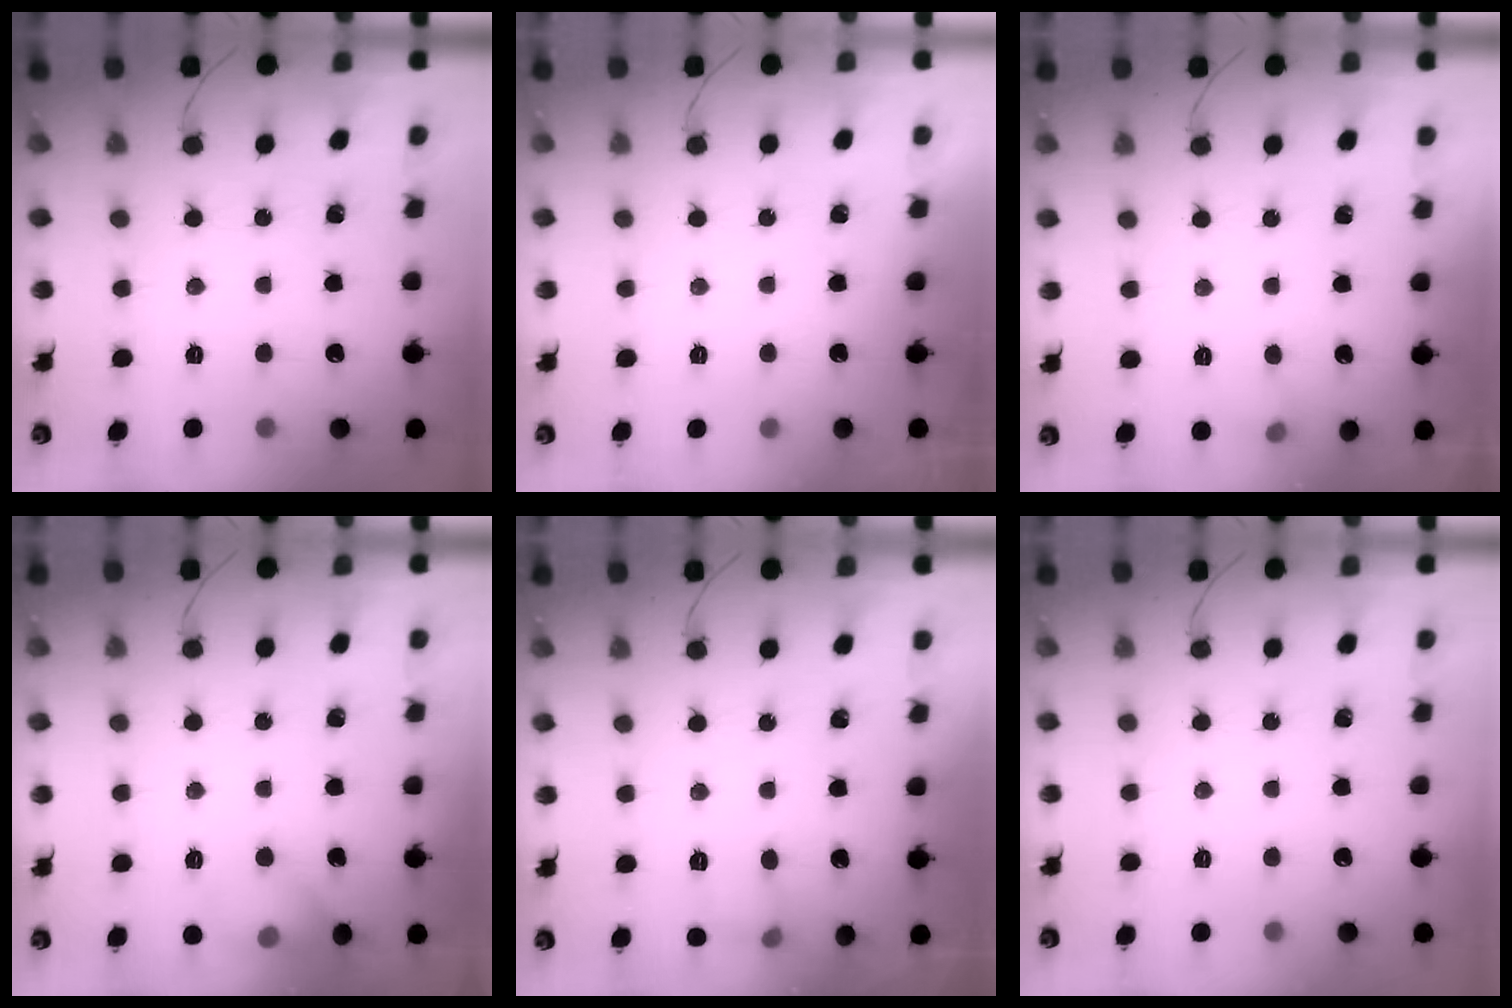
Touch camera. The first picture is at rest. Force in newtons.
{"total": 0.0}
{"total": 4.6, "press": 4.4, "slide": 1.4}
{"total": 9.9, "press": 8.2, "slide": 5.5}
{"total": 5.8, "press": 5.6, "slide": 1.7}
{"total": 0.0}